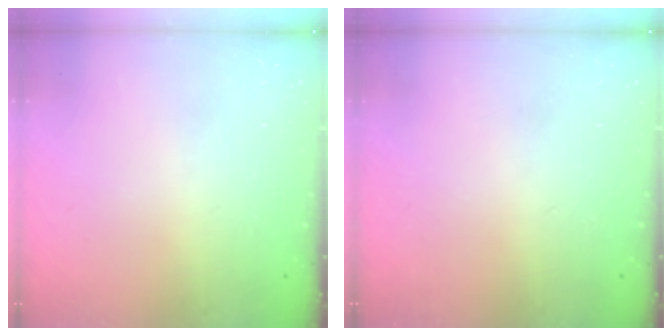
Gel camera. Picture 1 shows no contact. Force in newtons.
{"total": 0.0}